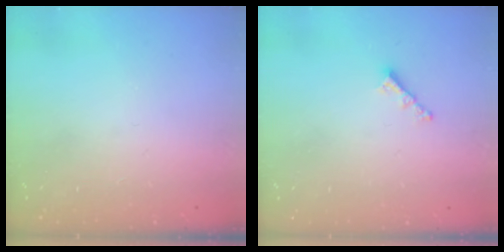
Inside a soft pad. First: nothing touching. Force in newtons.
{"total": 3.1, "press": 3.1, "slide": 0.3}